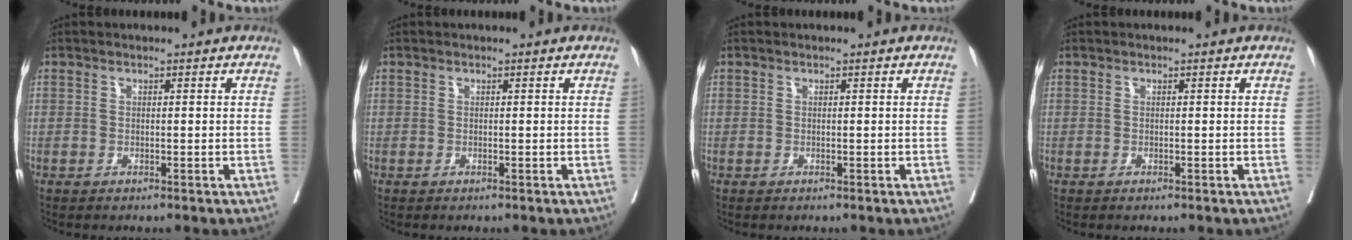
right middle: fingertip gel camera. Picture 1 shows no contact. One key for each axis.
{"total": 0.0}
{"total": 0.0}
{"total": 0.0}